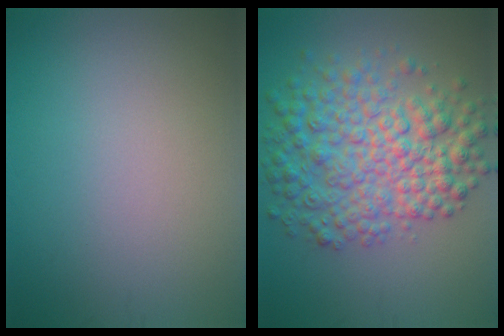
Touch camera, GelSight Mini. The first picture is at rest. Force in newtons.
{"total": 7.8, "press": 7.8, "slide": 0.0}